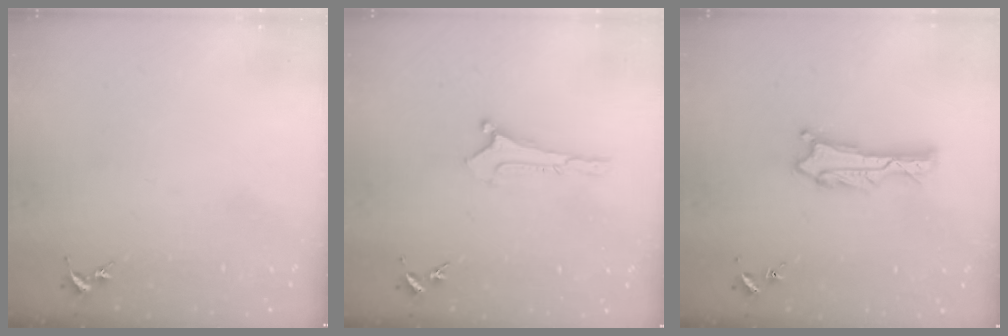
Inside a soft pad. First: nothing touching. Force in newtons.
{"total": 0.0}
{"total": 1.2, "press": 1.2, "slide": 0.1}